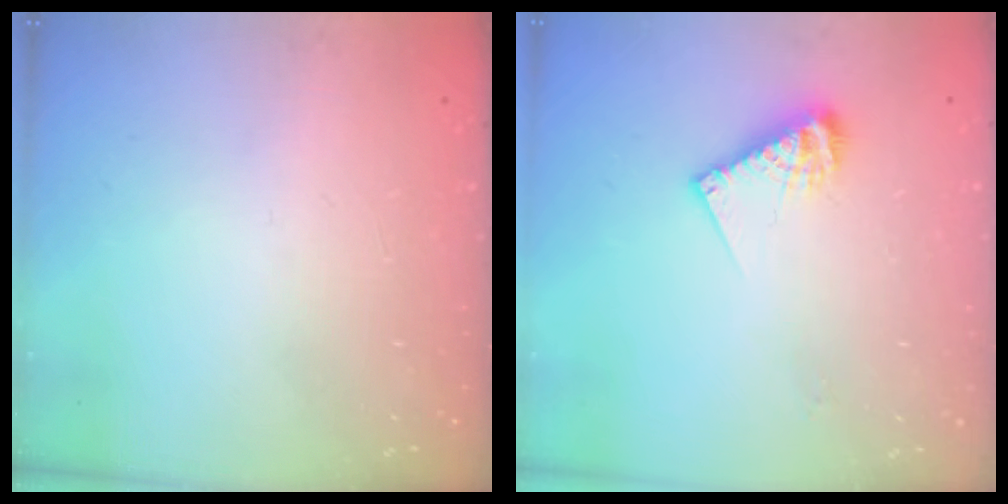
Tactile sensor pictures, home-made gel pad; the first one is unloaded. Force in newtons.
{"total": 8.9, "press": 8.8, "slide": 0.6}